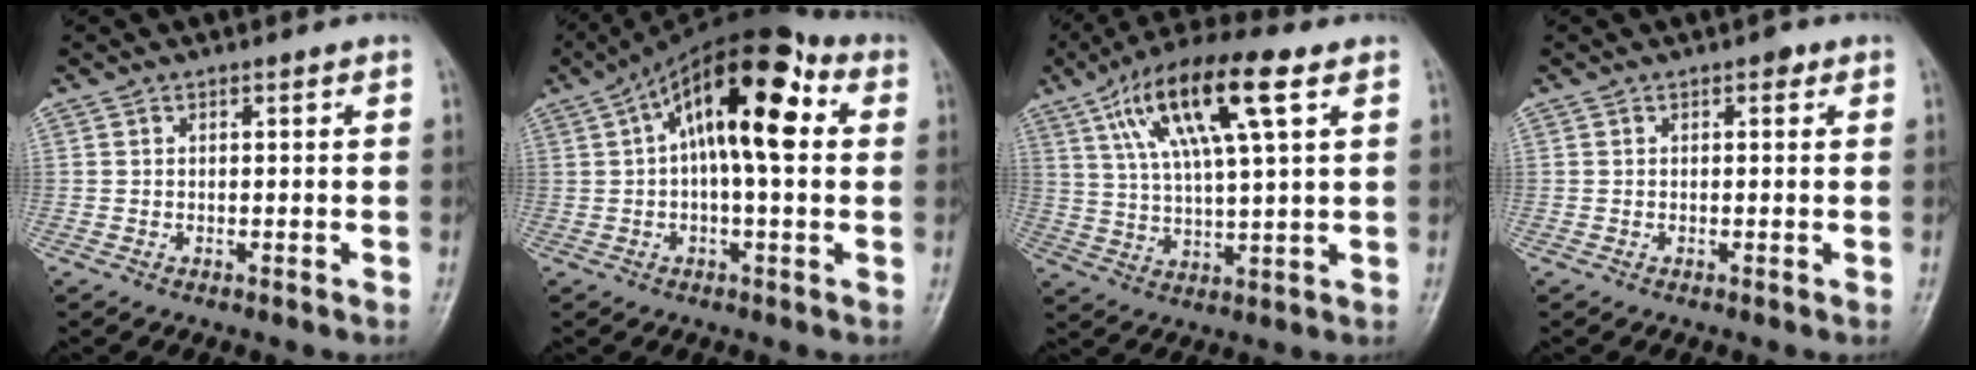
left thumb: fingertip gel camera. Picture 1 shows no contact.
{"total": 16.7, "force": [3.7, 6.6, 14.9], "torque": [-0.229, 0.038, 0.047]}
{"total": 16.6, "force": [7.2, 4.4, 14.3], "torque": [-0.264, 0.002, 0.126]}
{"total": 1.2, "force": [0.5, 0.7, 0.7], "torque": [-0.001, 0.001, 0.002]}